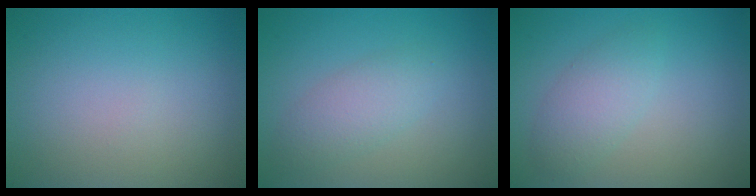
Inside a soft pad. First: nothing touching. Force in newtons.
{"total": 2.7, "press": 2.7, "slide": 0.0}
{"total": 2.7, "press": 2.6, "slide": 0.1}